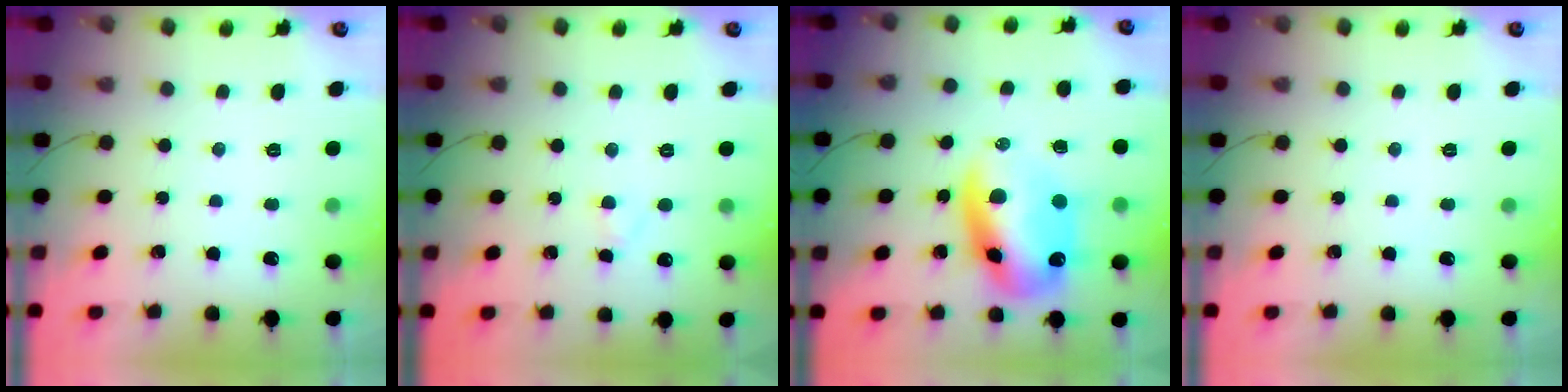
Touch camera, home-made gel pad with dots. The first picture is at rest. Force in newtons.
{"total": 1.6, "press": 1.4, "slide": 0.7}
{"total": 14.1, "press": 13.7, "slide": 3.4}
{"total": 0.0}